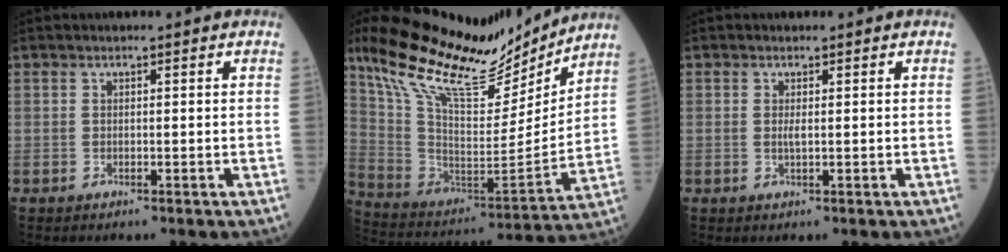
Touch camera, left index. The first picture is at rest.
{"total": 23.0, "force": [18.6, 5.4, 12.4], "torque": [-0.231, -0.008, 0.319]}
{"total": 0.7, "force": [-0.1, 0.1, 0.7], "torque": [-0.020, -0.007, 0.000]}